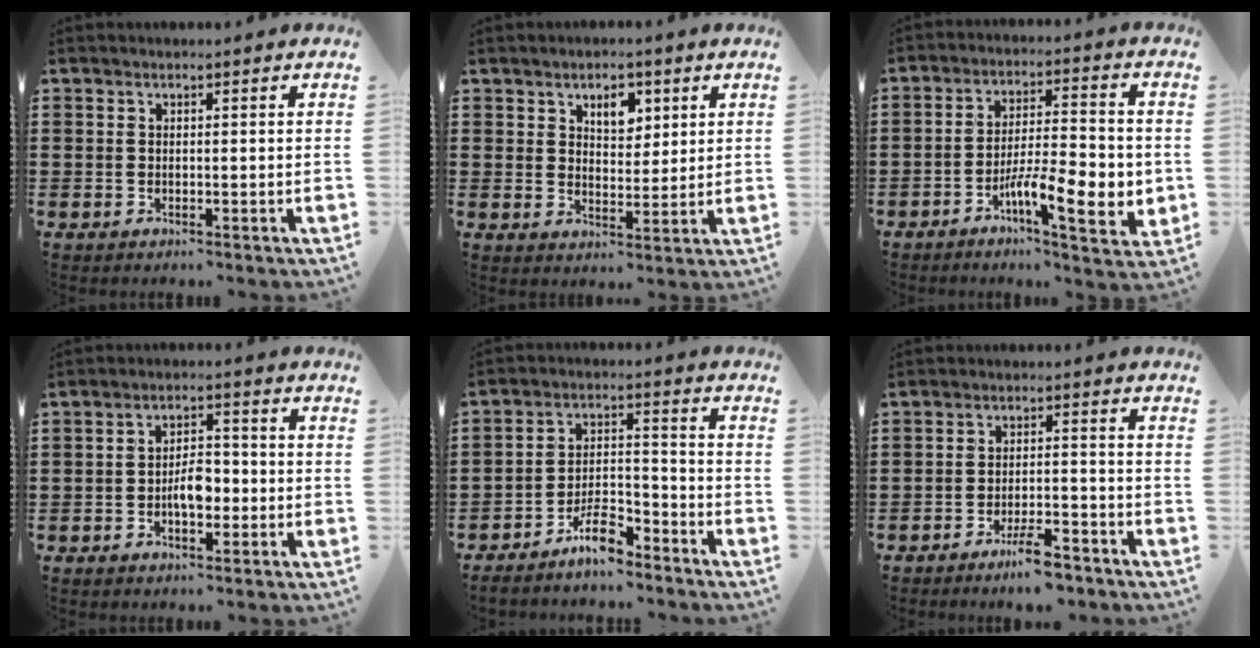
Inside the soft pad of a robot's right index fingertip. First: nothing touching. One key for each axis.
{"total": 4.6, "fx": 2.6, "fy": 2.9, "fz": 2.4, "tx": -0.044, "ty": 0.007, "tz": 0.043}
{"total": 10.8, "fx": -3.9, "fy": 3.2, "fz": 9.6, "tx": -0.153, "ty": 0.004, "tz": -0.064}
{"total": 4.9, "fx": -1.2, "fy": 2.4, "fz": 4.0, "tx": -0.071, "ty": 0.003, "tz": -0.026}
{"total": 7.3, "fx": -5.8, "fy": 2.1, "fz": 3.8, "tx": -0.072, "ty": 0.014, "tz": -0.108}
{"total": 5.1, "fx": -4.2, "fy": 0.6, "fz": 2.9, "tx": -0.047, "ty": 0.002, "tz": -0.074}